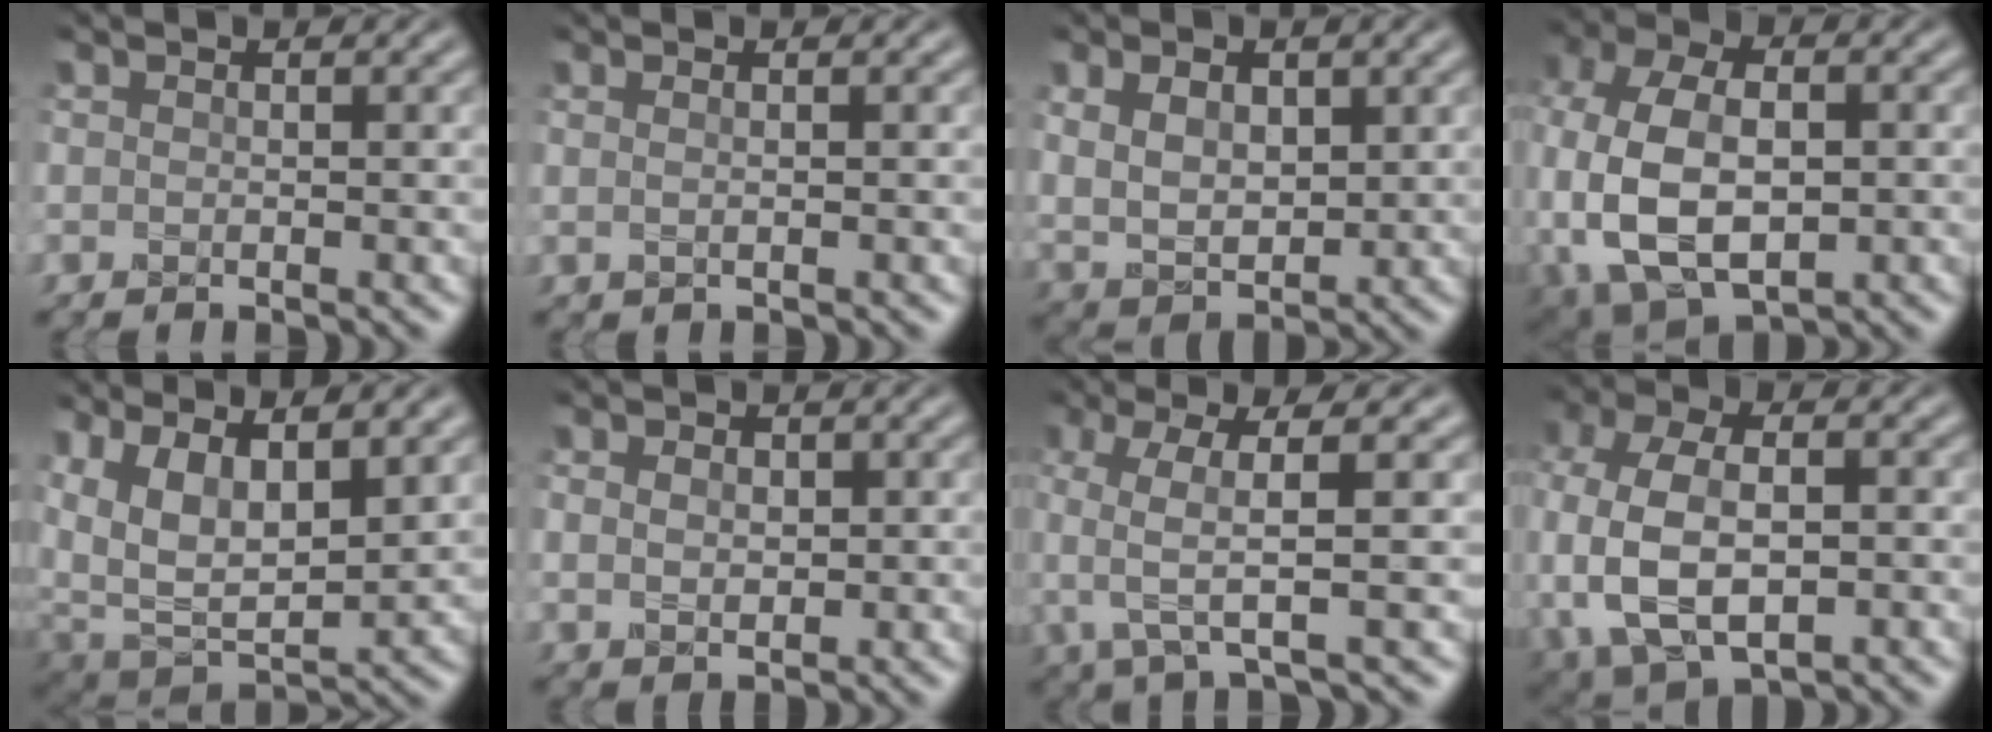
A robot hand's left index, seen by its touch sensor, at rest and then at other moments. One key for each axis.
{"total": 0.8, "fx": 0.3, "fy": 0.3, "fz": 0.6, "tx": -0.003, "ty": -0.005, "tz": -0.002}
{"total": 4.6, "fx": 1.7, "fy": 3.0, "fz": 3.1, "tx": -0.064, "ty": -0.001, "tz": 0.034}
{"total": 11.8, "fx": -2.4, "fy": 7.8, "fz": 8.5, "tx": -0.195, "ty": -0.013, "tz": -0.036}
{"total": 9.0, "fx": 3.5, "fy": 4.8, "fz": 6.8, "tx": -0.136, "ty": -0.008, "tz": 0.062}
{"total": 2.2, "fx": 0.6, "fy": 1.7, "fz": 1.2, "tx": -0.018, "ty": 0.006, "tz": 0.007}
{"total": 4.9, "fx": 0.1, "fy": 1.2, "fz": 4.8, "tx": -0.100, "ty": 0.001, "tz": -0.003}
{"total": 10.3, "fx": -1.8, "fy": 7.0, "fz": 7.4, "tx": -0.184, "ty": -0.010, "tz": -0.027}